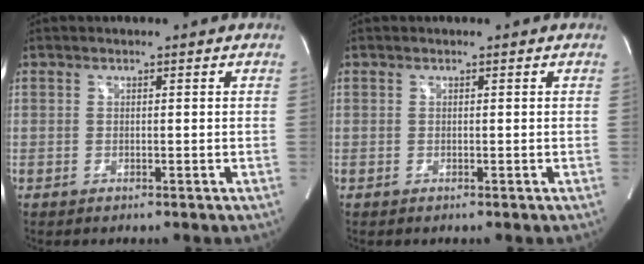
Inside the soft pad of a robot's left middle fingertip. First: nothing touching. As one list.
[{"total": 0.0}]